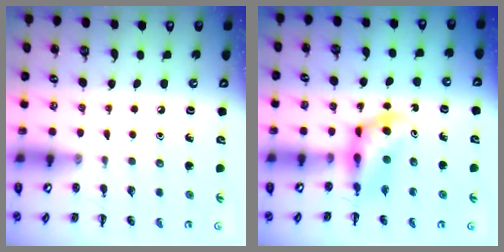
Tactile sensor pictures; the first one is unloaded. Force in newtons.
{"total": 5.5, "press": 5.4, "slide": 0.9}